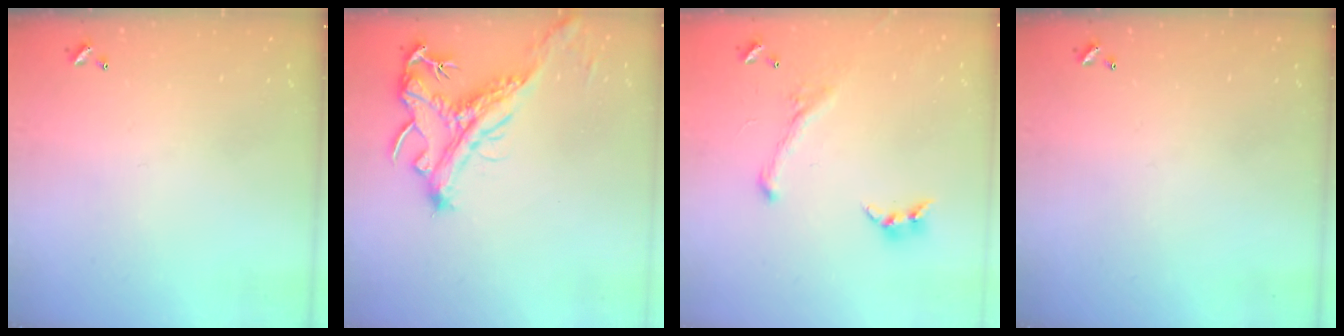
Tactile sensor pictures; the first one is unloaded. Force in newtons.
{"total": 2.0, "press": 1.5, "slide": 1.3}
{"total": 1.4, "press": 0.6, "slide": 1.2}
{"total": 0.0}